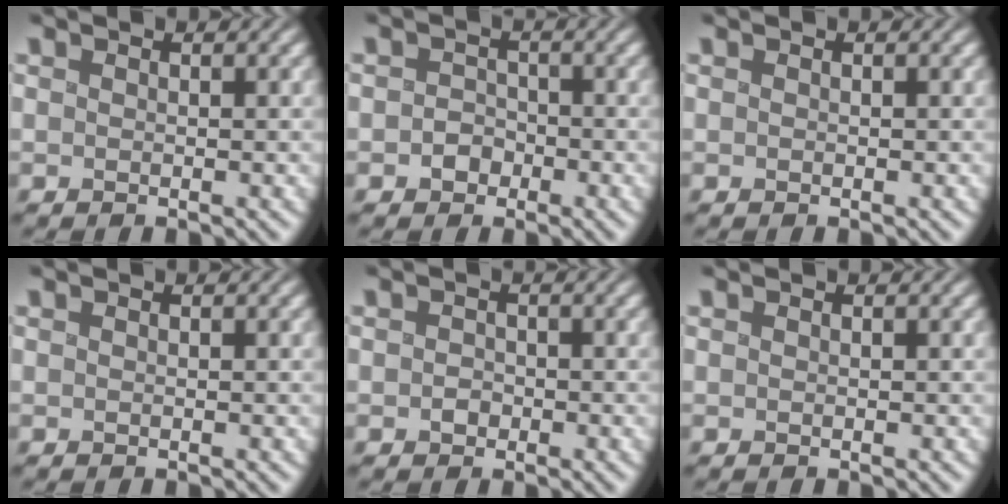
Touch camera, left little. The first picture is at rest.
{"total": 2.0, "force": [-1.1, 1.5, 0.7], "torque": [-0.005, -0.001, -0.024]}
{"total": 0.0}
{"total": 0.0}
{"total": 1.3, "force": [-0.6, 1.0, 0.6], "torque": [-0.008, -0.002, -0.017]}
{"total": 0.0}